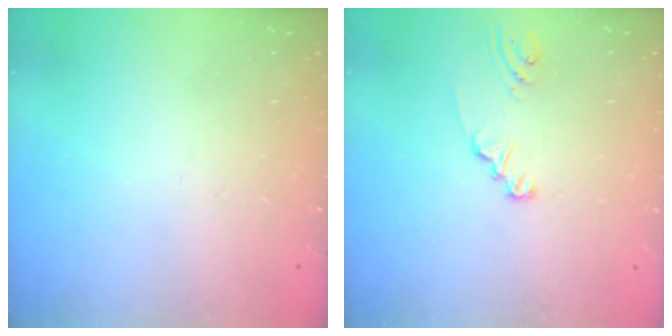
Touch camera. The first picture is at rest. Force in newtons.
{"total": 2.3, "press": 2.3, "slide": 0.2}